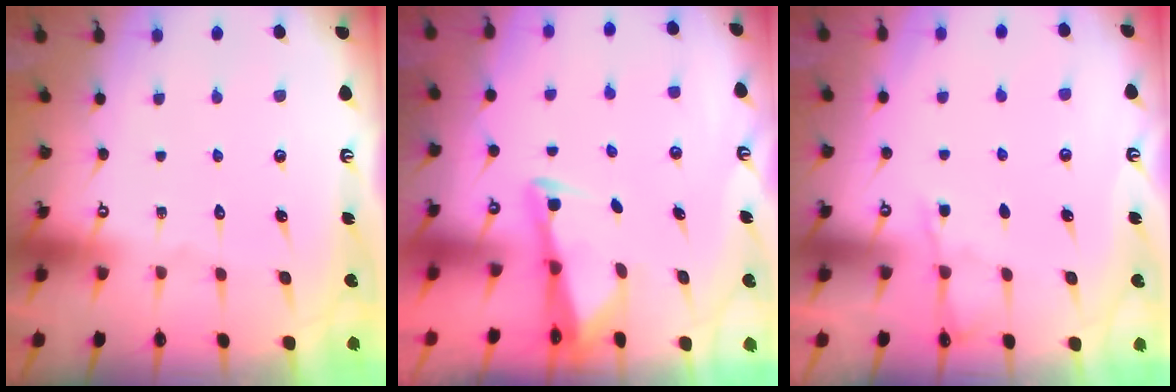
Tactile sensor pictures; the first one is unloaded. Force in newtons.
{"total": 2.7, "press": 2.7, "slide": 0.3}
{"total": 3.4, "press": 3.4, "slide": 0.5}